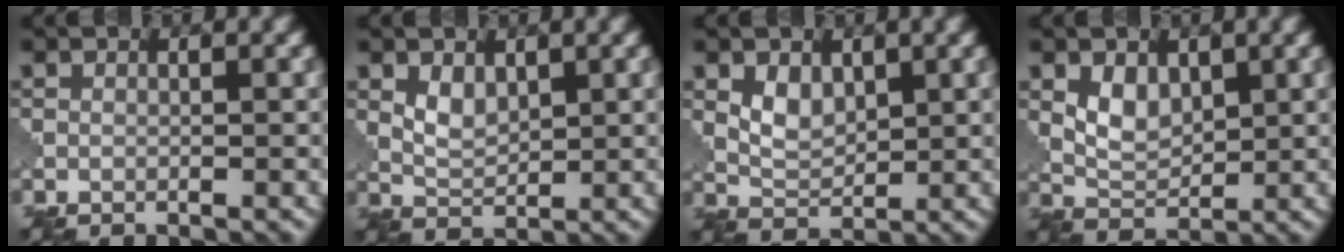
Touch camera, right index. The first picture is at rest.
{"total": 2.2, "force": [0.9, 1.3, 1.5], "torque": [-0.033, -0.004, 0.023]}
{"total": 2.6, "force": [0.9, 1.7, 1.7], "torque": [-0.036, -0.005, 0.022]}
{"total": 3.0, "force": [1.0, 1.9, 2.0], "torque": [-0.041, -0.006, 0.024]}